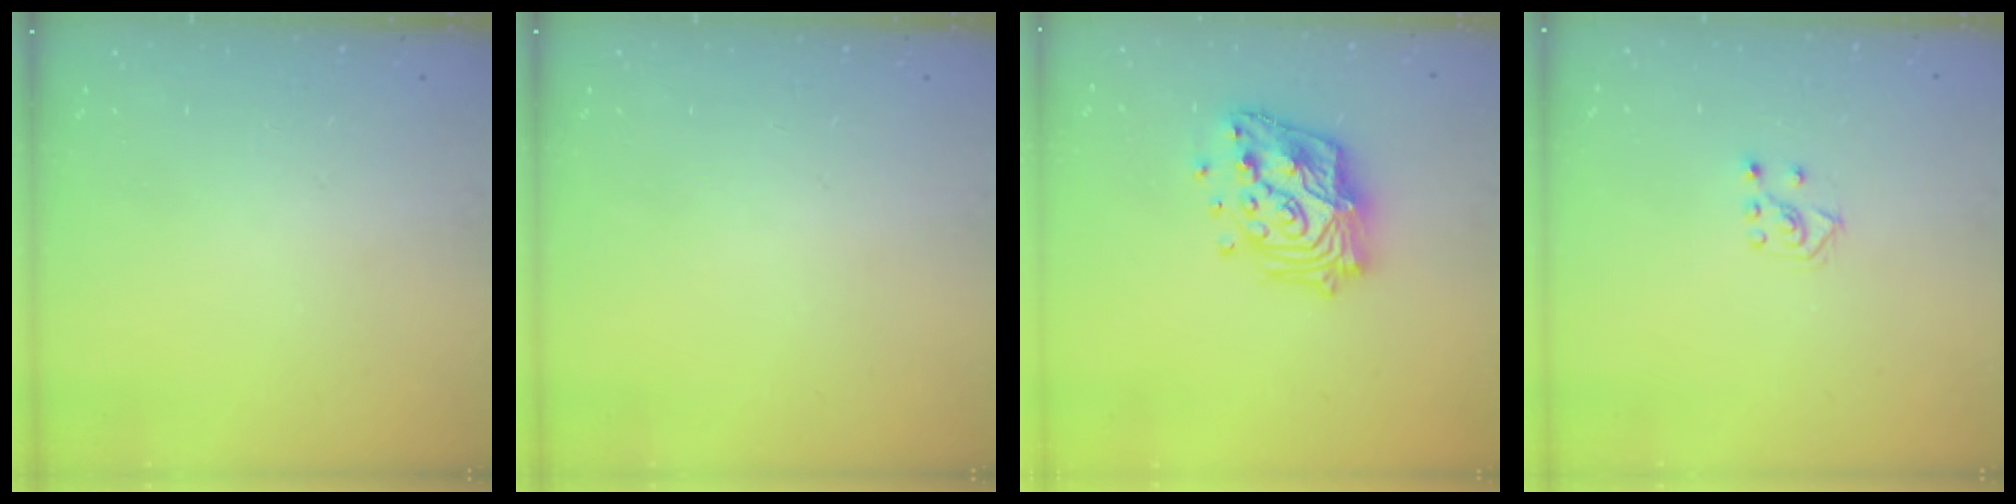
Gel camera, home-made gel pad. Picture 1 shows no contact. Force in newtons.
{"total": 0.0}
{"total": 17.5, "press": 17.4, "slide": 1.4}
{"total": 4.6, "press": 4.5, "slide": 0.8}